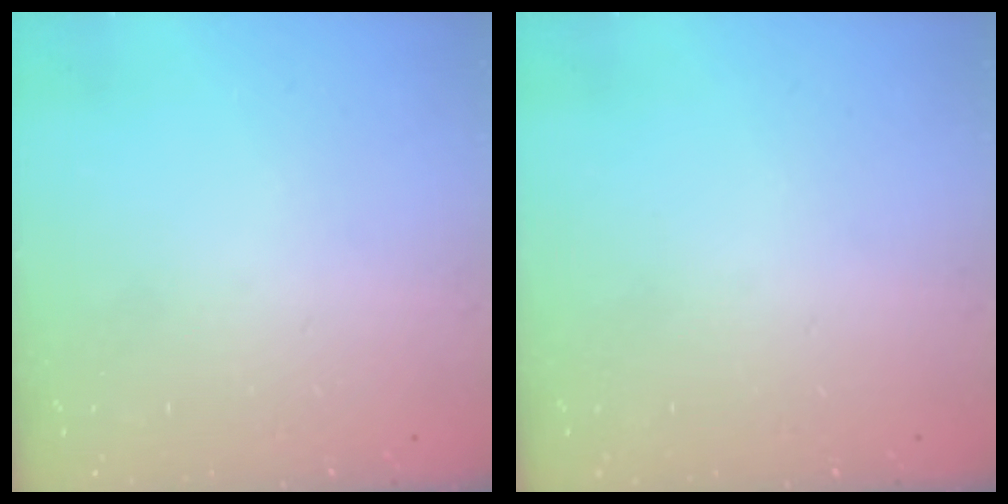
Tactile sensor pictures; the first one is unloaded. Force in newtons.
{"total": 0.0}